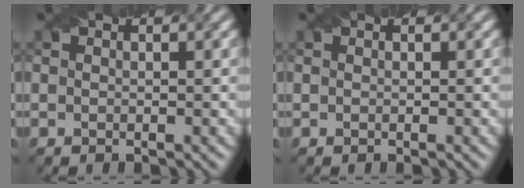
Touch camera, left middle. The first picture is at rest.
{"total": 0.0}